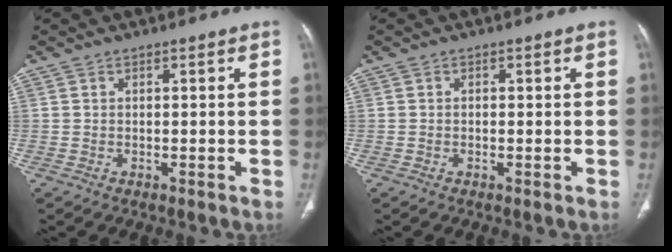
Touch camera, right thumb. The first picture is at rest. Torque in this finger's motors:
{"motor_torque": [-0.37, 0.13, -0.18, 0.02, -0.03]}